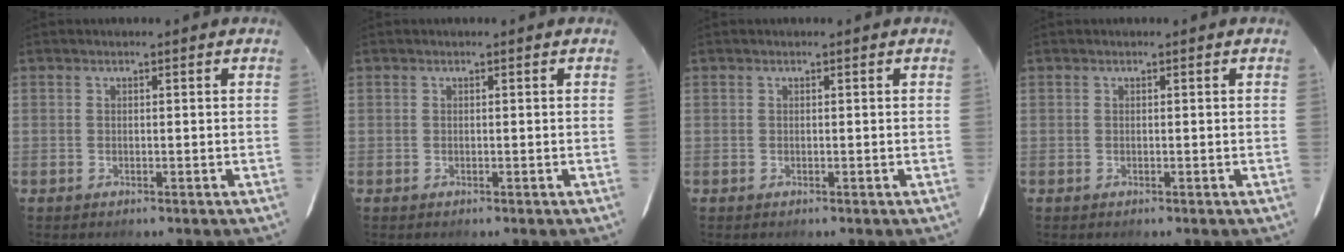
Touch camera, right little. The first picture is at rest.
{"total": 0.0}
{"total": 0.0}
{"total": 0.0}